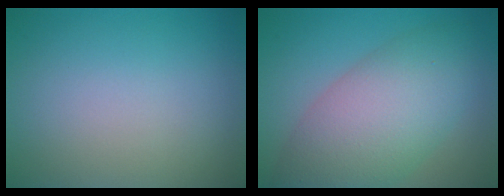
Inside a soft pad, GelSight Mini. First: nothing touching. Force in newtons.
{"total": 8.5, "press": 8.5, "slide": 0.0}